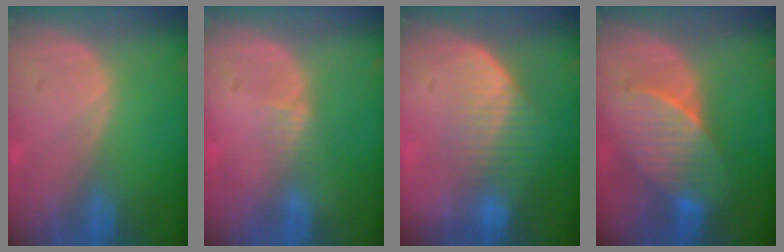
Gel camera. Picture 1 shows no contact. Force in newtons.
{"total": 1.4, "press": 1.1, "slide": 0.8}
{"total": 7.2, "press": 6.1, "slide": 3.8}
{"total": 7.2, "press": 7.1, "slide": 1.4}